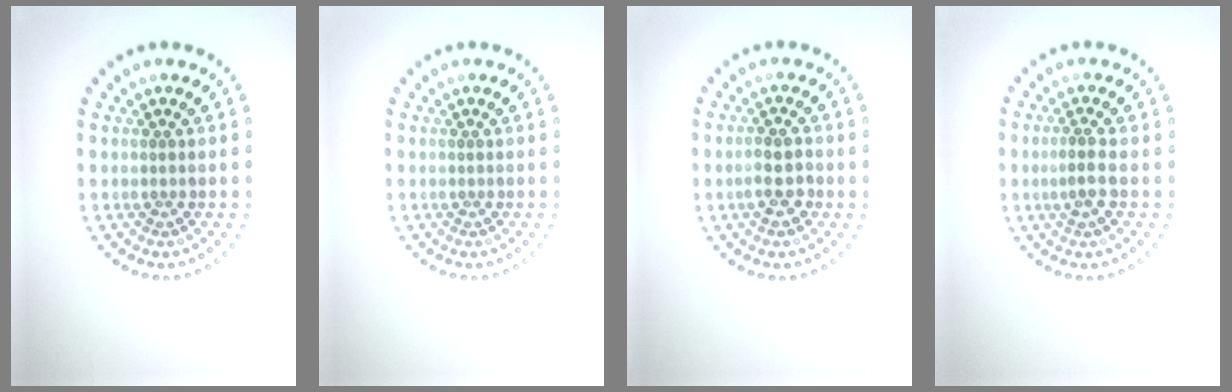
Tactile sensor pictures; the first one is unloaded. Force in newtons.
{"total": 0.0}
{"total": 2.3, "press": 2.3, "slide": 0.6}
{"total": 1.7, "press": 1.5, "slide": 0.8}